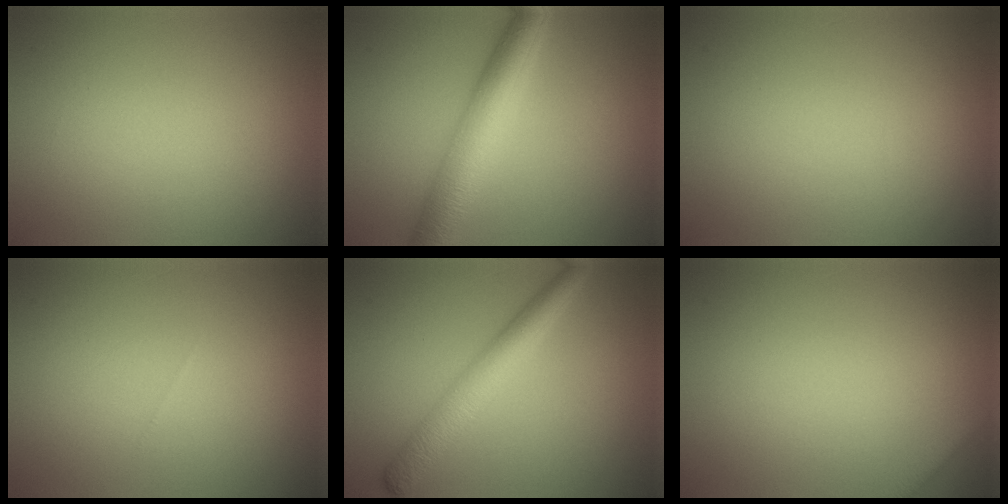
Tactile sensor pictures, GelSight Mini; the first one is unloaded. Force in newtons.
{"total": 6.5, "press": 6.5, "slide": 0.0}
{"total": 0.0}
{"total": 0.0}
{"total": 4.2, "press": 4.2, "slide": 0.1}
{"total": 1.0, "press": 1.0, "slide": 0.0}